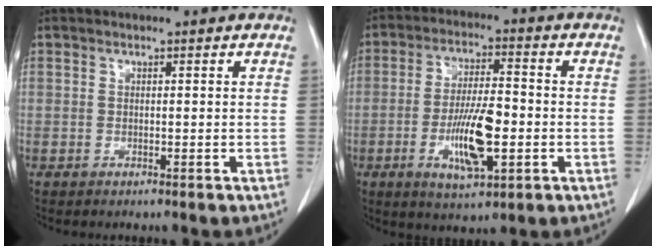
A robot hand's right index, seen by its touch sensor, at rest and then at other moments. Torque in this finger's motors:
{"motor_torque": [0.36, 0.07, 0.24, 0.14]}